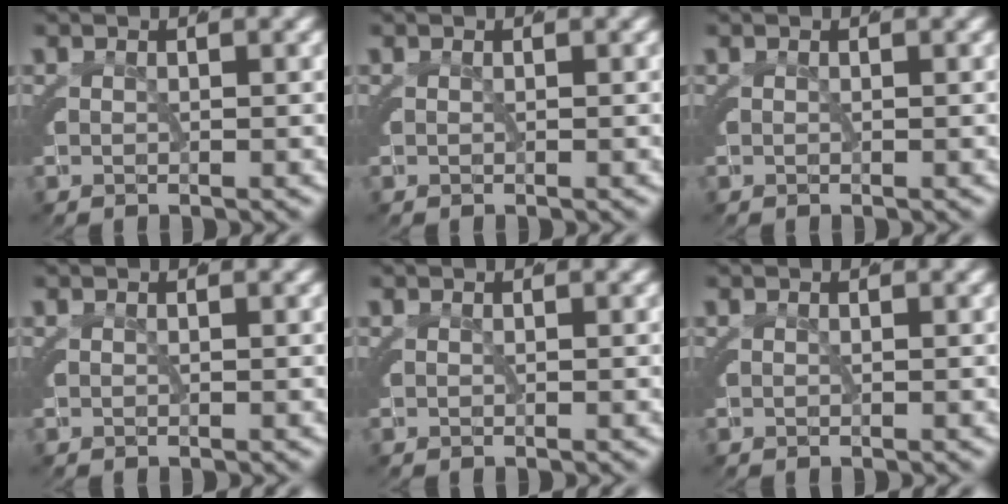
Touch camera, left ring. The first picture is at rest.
{"total": 0.0}
{"total": 0.0}
{"total": 0.0}
{"total": 0.0}
{"total": 0.0}